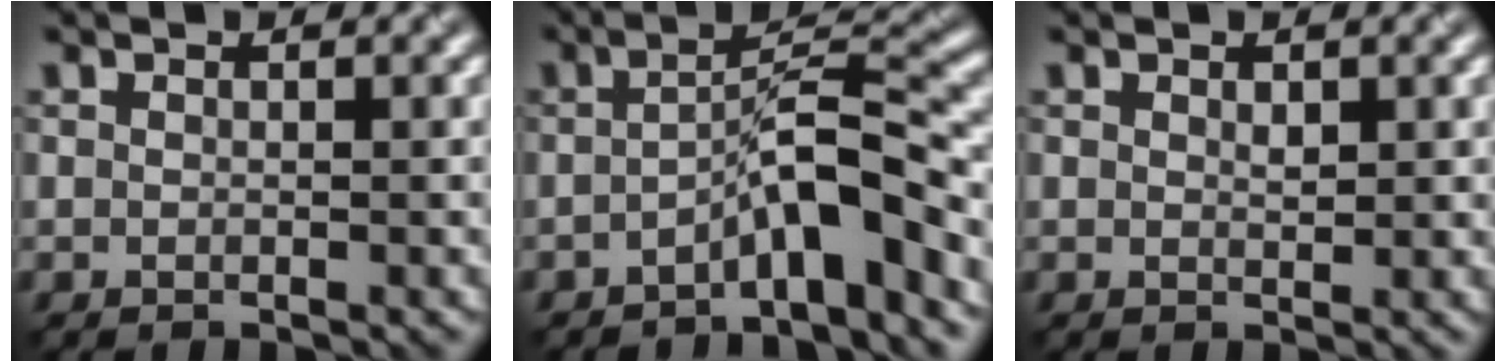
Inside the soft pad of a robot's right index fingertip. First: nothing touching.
{"total": 5.3, "force": [-2.8, 1.0, 4.4], "torque": [-0.072, 0.018, -0.054]}
{"total": 0.8, "force": [0.3, 0.4, 0.6], "torque": [-0.013, -0.004, 0.007]}